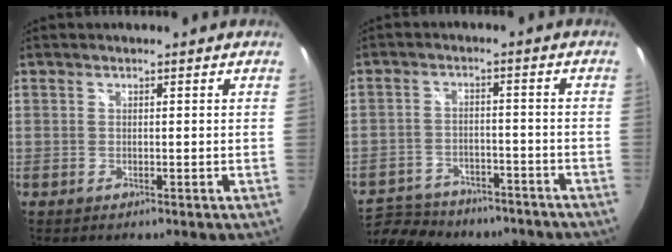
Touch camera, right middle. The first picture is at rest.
{"total": 19.2, "force": [-15.4, 8.8, 7.6], "torque": [-0.172, 0.003, -0.214]}